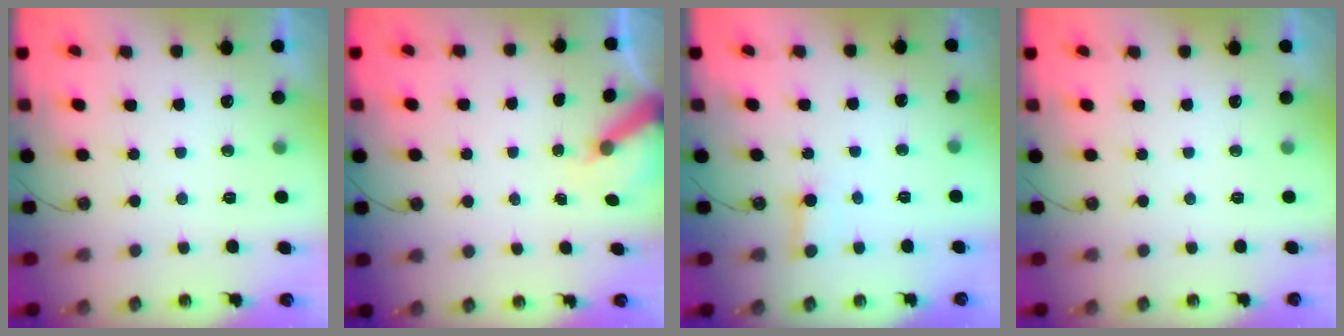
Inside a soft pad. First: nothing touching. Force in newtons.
{"total": 5.7, "press": 5.6, "slide": 0.7}
{"total": 2.2, "press": 2.2, "slide": 0.1}
{"total": 0.0}